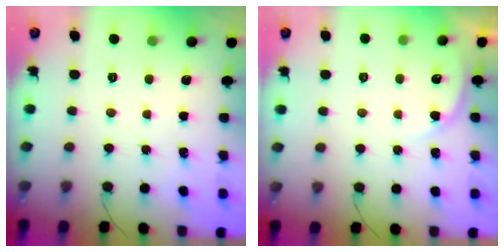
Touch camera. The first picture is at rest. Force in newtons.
{"total": 3.8, "press": 3.8, "slide": 0.3}